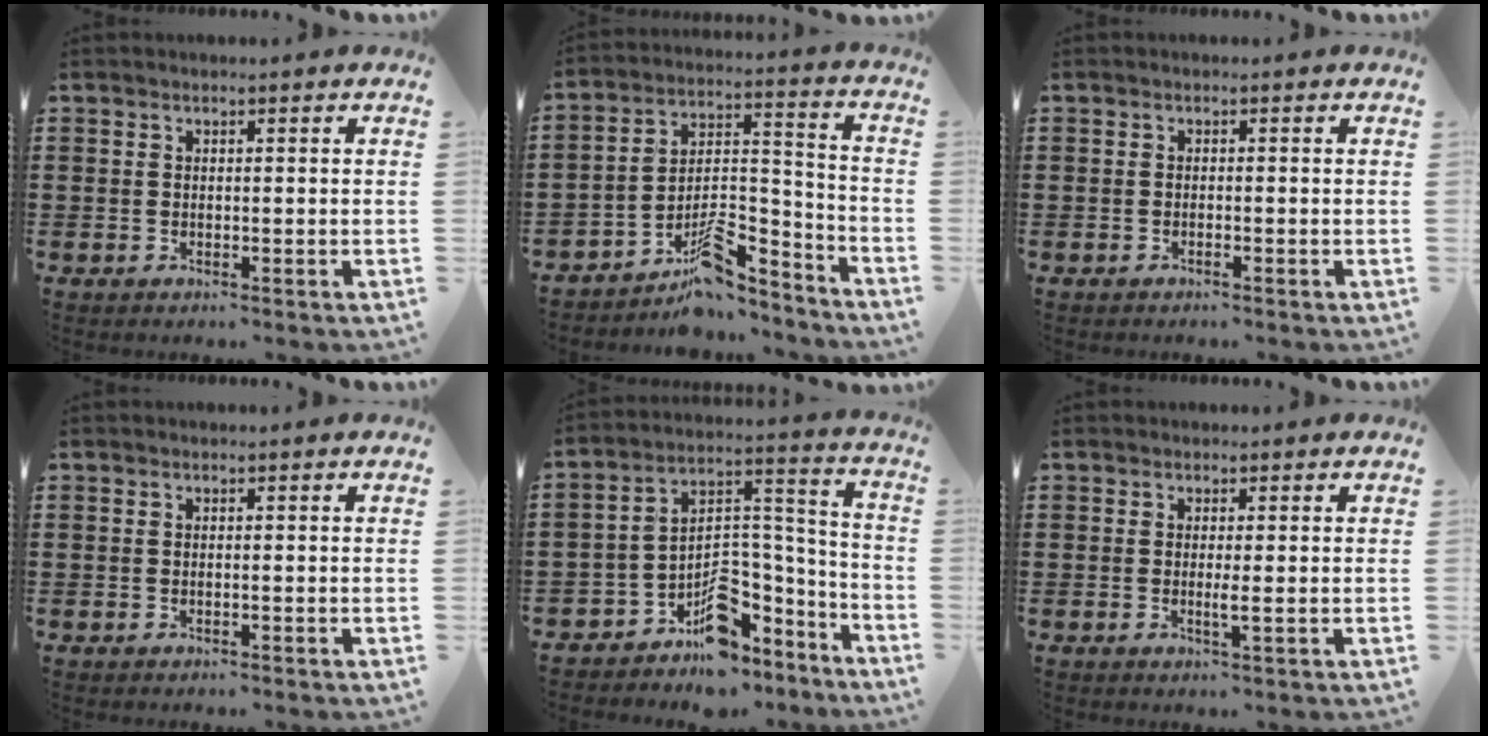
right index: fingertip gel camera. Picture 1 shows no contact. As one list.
[{"total": 10.2, "force": [-8.0, 3.7, 5.1], "torque": [-0.072, 0.025, -0.146]}, {"total": 0.5, "force": [-0.4, -0.1, 0.3], "torque": [-0.007, -0.003, -0.008]}, {"total": 0.0}, {"total": 7.3, "force": [-5.2, 4.4, 2.6], "torque": [-0.041, -0.002, -0.091]}, {"total": 1.5, "force": [-0.2, -0.2, 1.5], "torque": [-0.028, -0.006, -0.004]}]